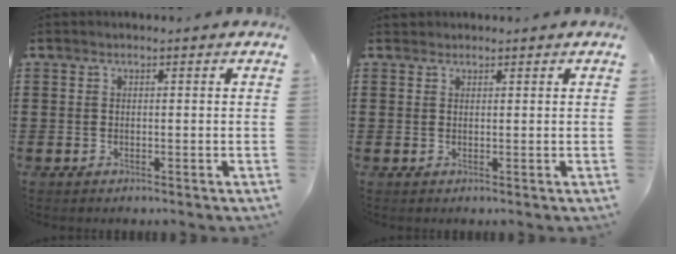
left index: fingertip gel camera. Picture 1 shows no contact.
{"total": 0.8, "force": [0.8, 0.3, 0.0], "torque": [-0.003, 0.001, 0.016]}